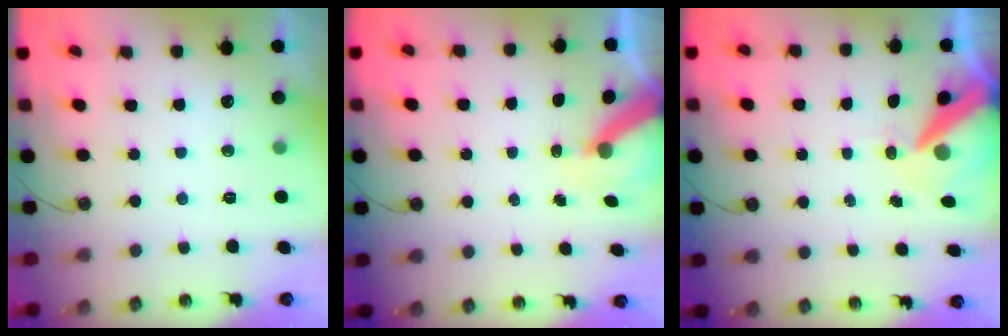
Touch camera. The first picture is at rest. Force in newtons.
{"total": 7.0, "press": 7.0, "slide": 0.7}
{"total": 11.1, "press": 11.0, "slide": 1.4}